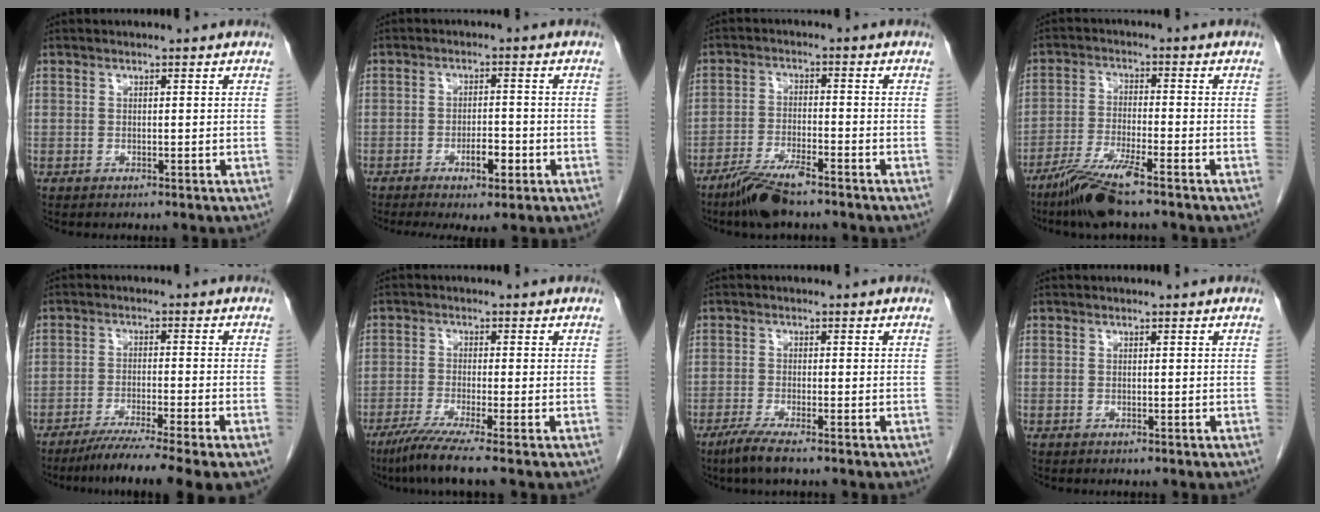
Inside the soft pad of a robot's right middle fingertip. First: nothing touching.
{"total": 5.1, "force": [-2.4, 1.2, 4.3], "torque": [-0.076, -0.004, -0.035]}
{"total": 6.9, "force": [-5.3, 0.9, 4.4], "torque": [-0.090, -0.015, -0.099]}
{"total": 8.2, "force": [-6.0, 0.2, 5.5], "torque": [-0.112, -0.025, -0.117]}
{"total": 11.0, "force": [-8.3, -0.8, 7.1], "torque": [-0.102, -0.029, -0.128]}
{"total": 6.5, "force": [-4.8, -1.2, 4.2], "torque": [-0.073, -0.023, -0.088]}
{"total": 3.7, "force": [-2.7, 0.0, 2.6], "torque": [-0.058, -0.012, -0.053]}
{"total": 0.0}